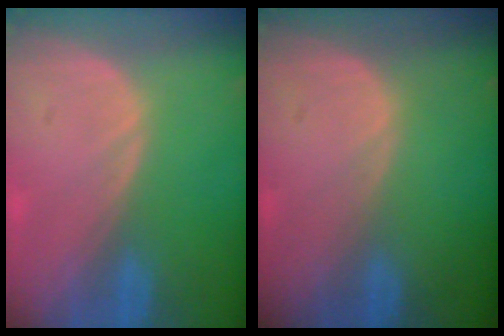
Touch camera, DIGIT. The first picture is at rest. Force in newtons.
{"total": 0.0}